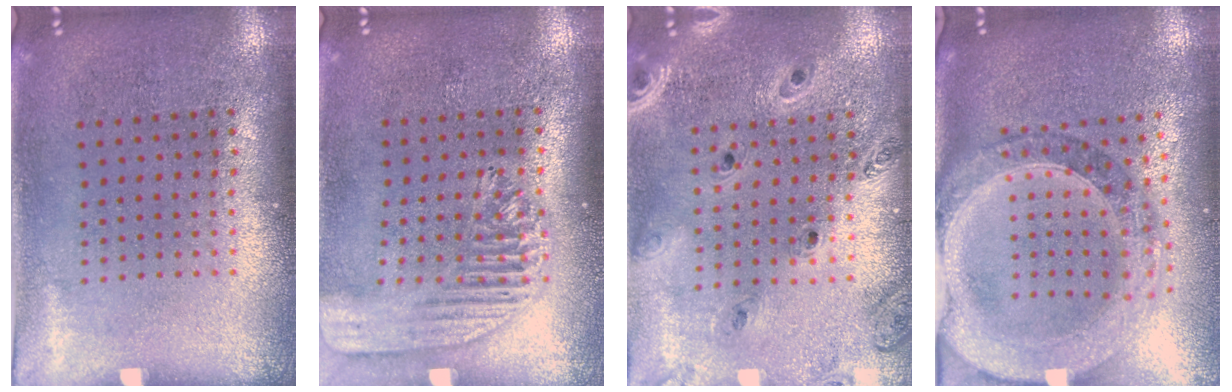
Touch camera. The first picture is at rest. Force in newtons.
{"total": 1.8, "press": 1.6, "slide": 0.8}
{"total": 1.3, "press": 1.2, "slide": 0.3}
{"total": 1.9, "press": 1.8, "slide": 0.7}